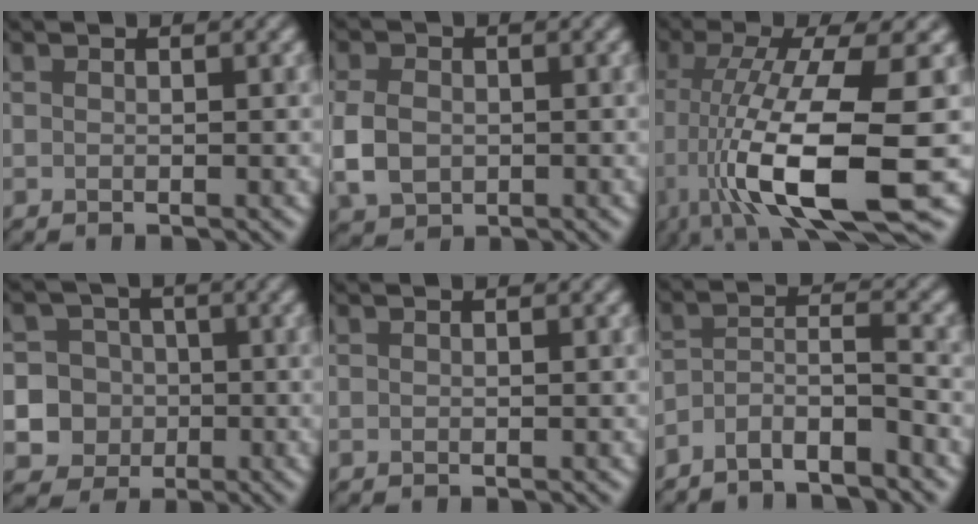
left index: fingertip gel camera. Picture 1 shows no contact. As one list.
[{"total": 4.1, "force": [-0.6, 3.2, 2.6], "torque": [-0.064, -0.005, -0.014]}, {"total": 13.2, "force": [-3.6, 3.3, 12.3], "torque": [-0.217, -0.013, -0.058]}, {"total": 8.7, "force": [-1.8, 8.2, 2.0], "torque": [-0.039, 0.002, -0.061]}, {"total": 0.0}, {"total": 3.4, "force": [-2.6, 0.8, 2.0], "torque": [-0.037, 0.006, -0.057]}]